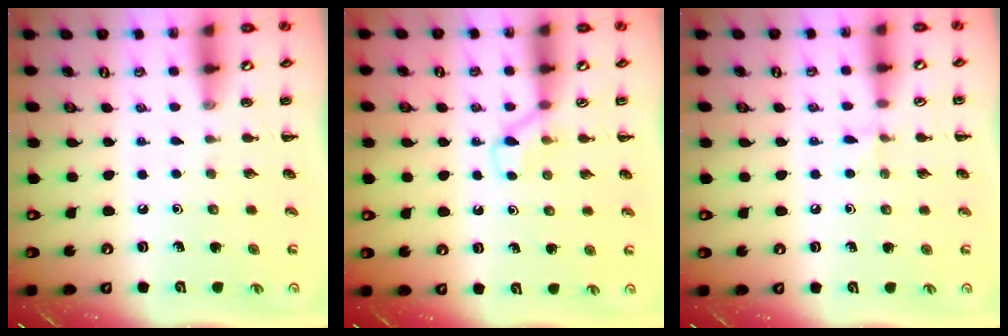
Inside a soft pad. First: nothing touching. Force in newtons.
{"total": 3.5, "press": 3.3, "slide": 1.4}
{"total": 3.8, "press": 3.5, "slide": 1.4}